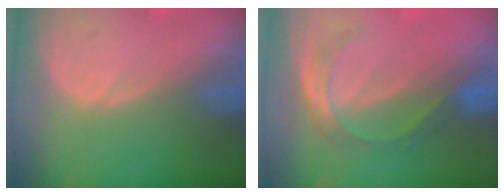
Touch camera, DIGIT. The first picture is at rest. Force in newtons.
{"total": 5.5, "press": 4.7, "slide": 2.8}